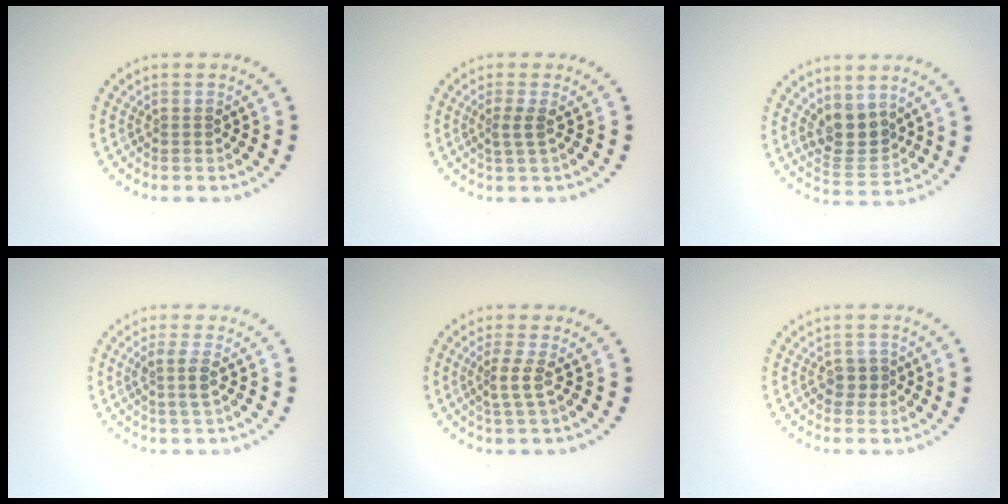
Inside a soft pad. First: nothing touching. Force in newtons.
{"total": 1.4, "press": 0.9, "slide": 1.1}
{"total": 3.6, "press": 3.3, "slide": 1.5}
{"total": 1.8, "press": 1.5, "slide": 1.0}
{"total": 2.0, "press": 1.5, "slide": 1.4}
{"total": 1.3, "press": 1.1, "slide": 0.7}